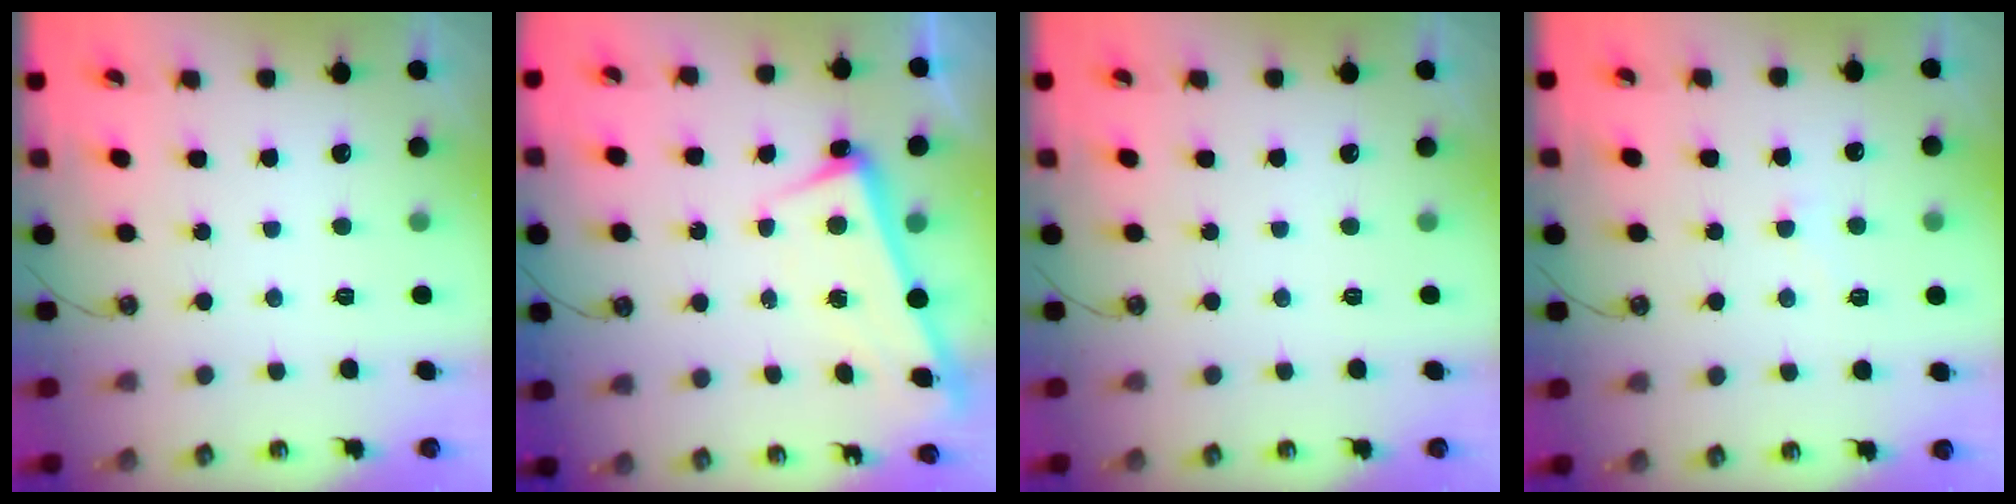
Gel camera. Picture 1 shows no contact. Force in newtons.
{"total": 2.3, "press": 2.1, "slide": 0.9}
{"total": 0.0}
{"total": 4.9, "press": 4.8, "slide": 1.0}